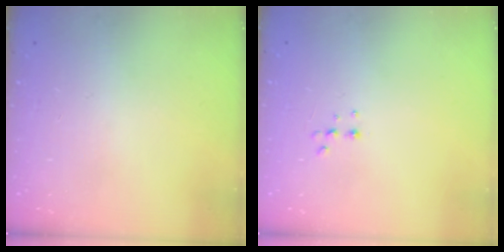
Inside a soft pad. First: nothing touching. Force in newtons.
{"total": 4.4, "press": 4.3, "slide": 1.0}